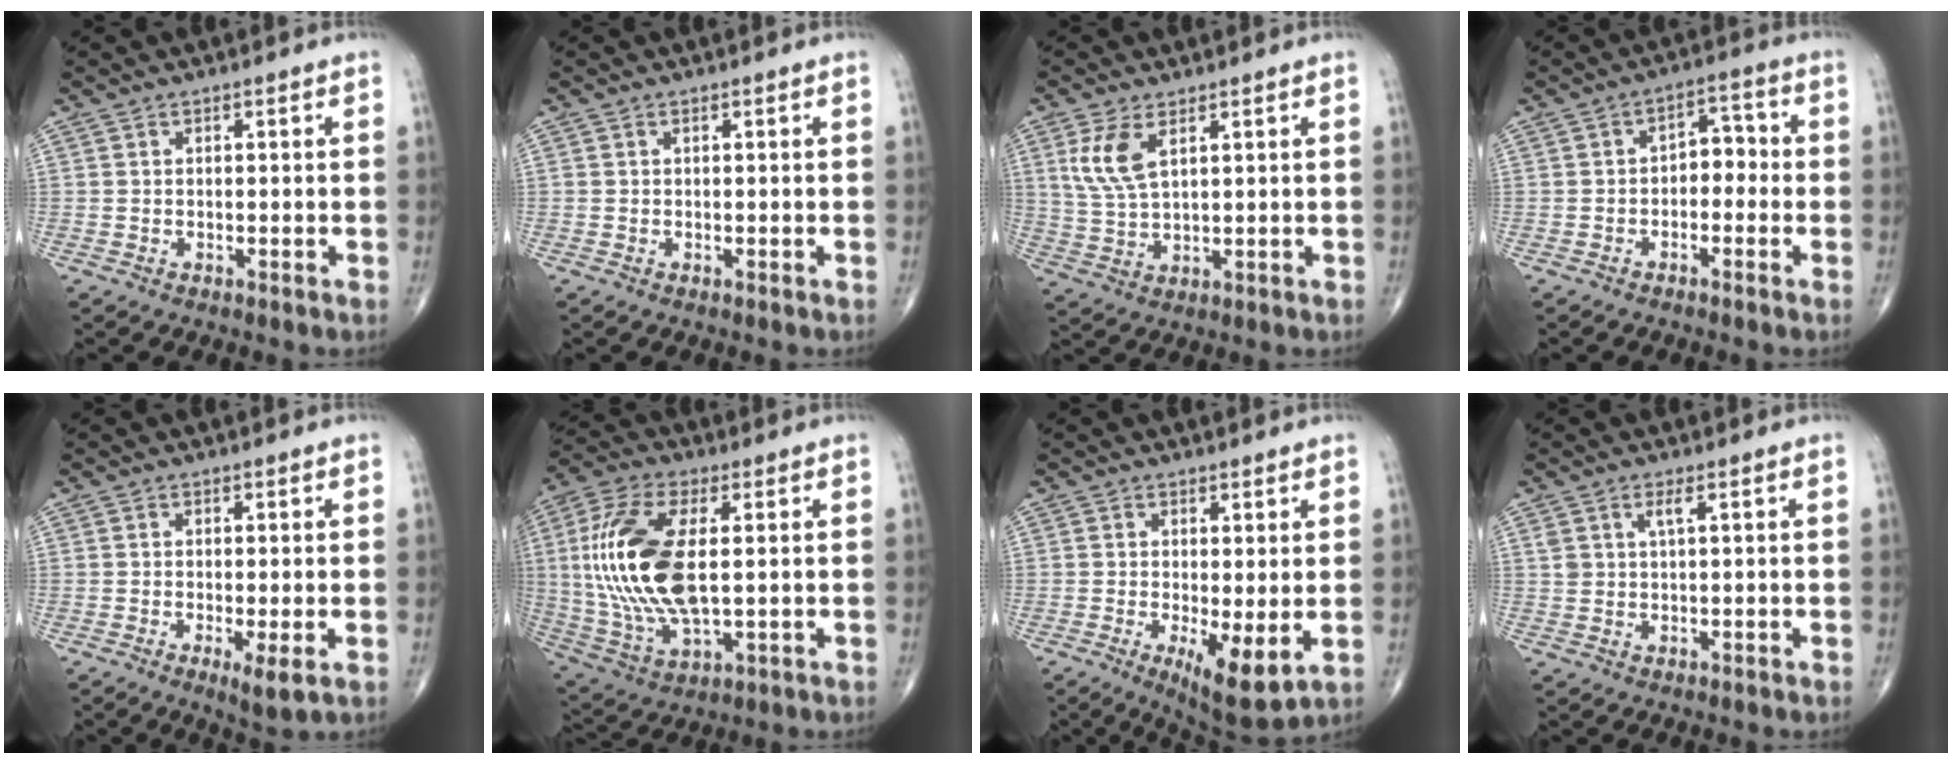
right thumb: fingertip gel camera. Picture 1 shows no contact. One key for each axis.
{"total": 0.0}
{"total": 7.1, "fx": 3.0, "fy": 3.1, "fz": 5.6, "tx": -0.121, "ty": -0.007, "tz": 0.069}
{"total": 4.9, "fx": -1.0, "fy": 3.2, "fz": 3.5, "tx": -0.026, "ty": 0.029, "tz": -0.028}
{"total": 3.9, "fx": -1.0, "fy": 0.8, "fz": 3.6, "tx": -0.066, "ty": -0.015, "tz": -0.019}
{"total": 20.3, "fx": 1.7, "fy": 9.3, "fz": 18.0, "tx": -0.389, "ty": -0.007, "tz": 0.035}
{"total": 8.3, "fx": -1.4, "fy": 2.6, "fz": 7.7, "tx": -0.121, "ty": -0.027, "tz": -0.016}
{"total": 2.4, "fx": 1.1, "fy": 0.7, "fz": 1.9, "tx": -0.043, "ty": -0.001, "tz": 0.025}